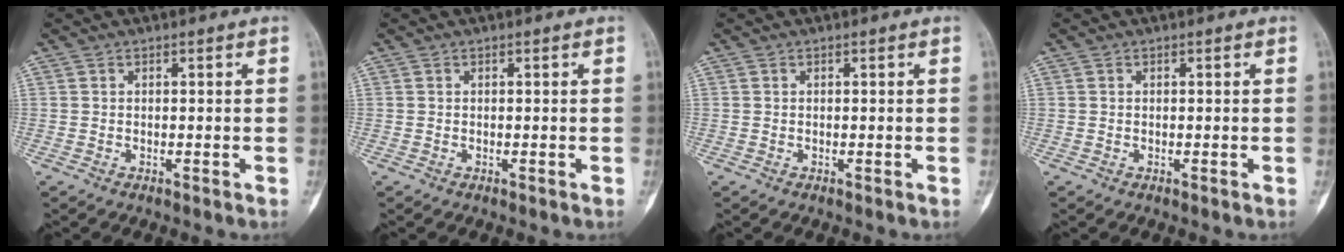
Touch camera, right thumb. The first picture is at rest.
{"total": 0.0}
{"total": 0.0}
{"total": 0.0}